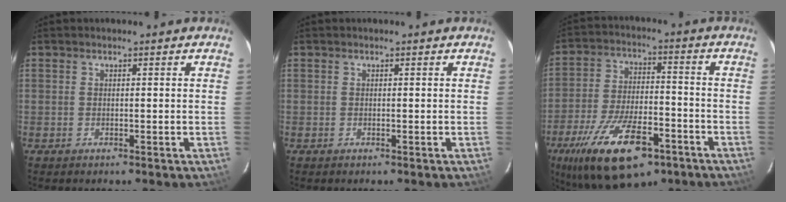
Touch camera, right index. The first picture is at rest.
{"total": 0.0}
{"total": 20.8, "force": [-12.0, 8.7, 14.6], "torque": [-0.289, -0.034, -0.193]}